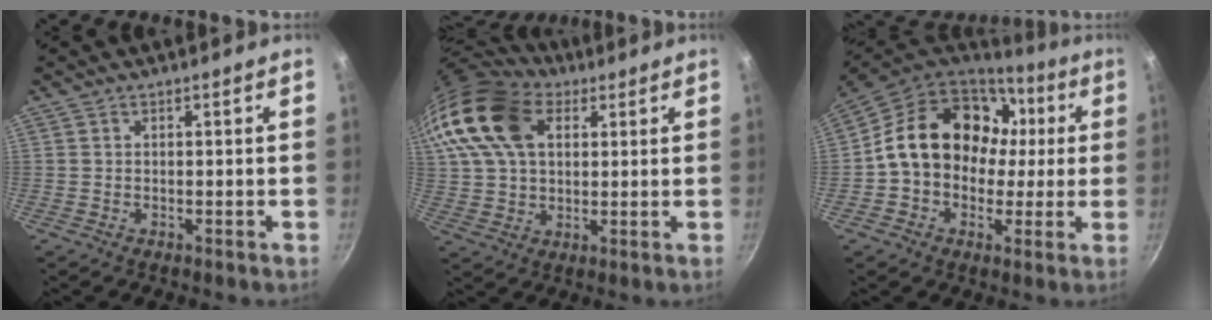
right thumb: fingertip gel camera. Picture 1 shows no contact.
{"total": 22.2, "force": [8.5, 14.8, 14.2], "torque": [-0.303, 0.020, 0.149]}
{"total": 19.9, "force": [2.6, 15.8, 11.9], "torque": [-0.160, 0.047, 0.039]}